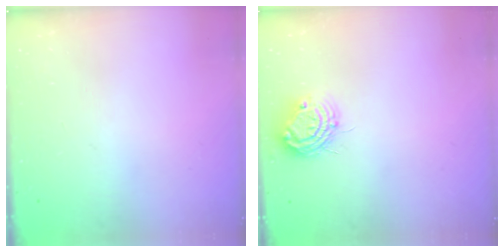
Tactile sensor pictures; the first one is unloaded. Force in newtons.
{"total": 9.2, "press": 9.1, "slide": 0.6}